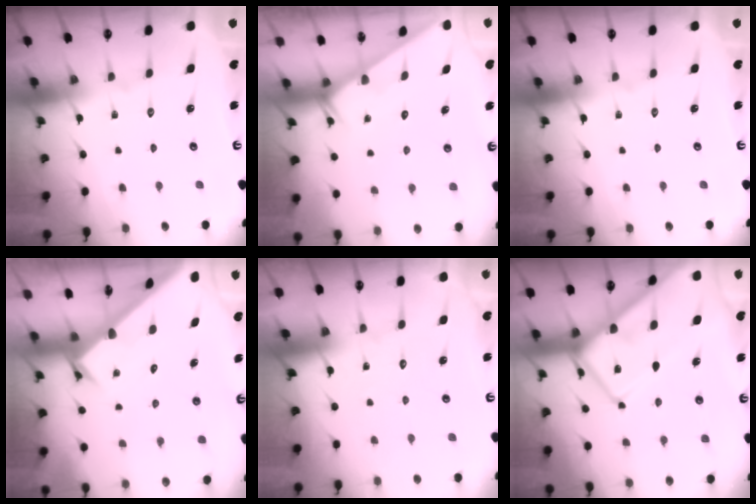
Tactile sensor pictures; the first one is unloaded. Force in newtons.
{"total": 1.8, "press": 1.8, "slide": 0.1}
{"total": 0.0}
{"total": 2.6, "press": 2.6, "slide": 0.3}
{"total": 4.4, "press": 4.4, "slide": 0.5}
{"total": 13.8, "press": 13.8, "slide": 1.4}